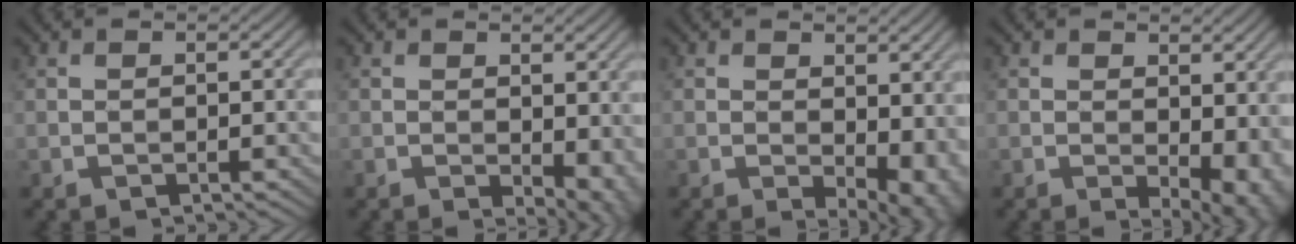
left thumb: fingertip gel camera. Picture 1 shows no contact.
{"total": 4.8, "force": [-0.2, 2.6, 4.0], "torque": [-0.051, -0.009, 0.005]}
{"total": 8.0, "force": [0.2, 4.6, 6.6], "torque": [-0.074, -0.009, 0.020]}
{"total": 7.3, "force": [0.1, 3.9, 6.1], "torque": [-0.068, -0.007, 0.014]}